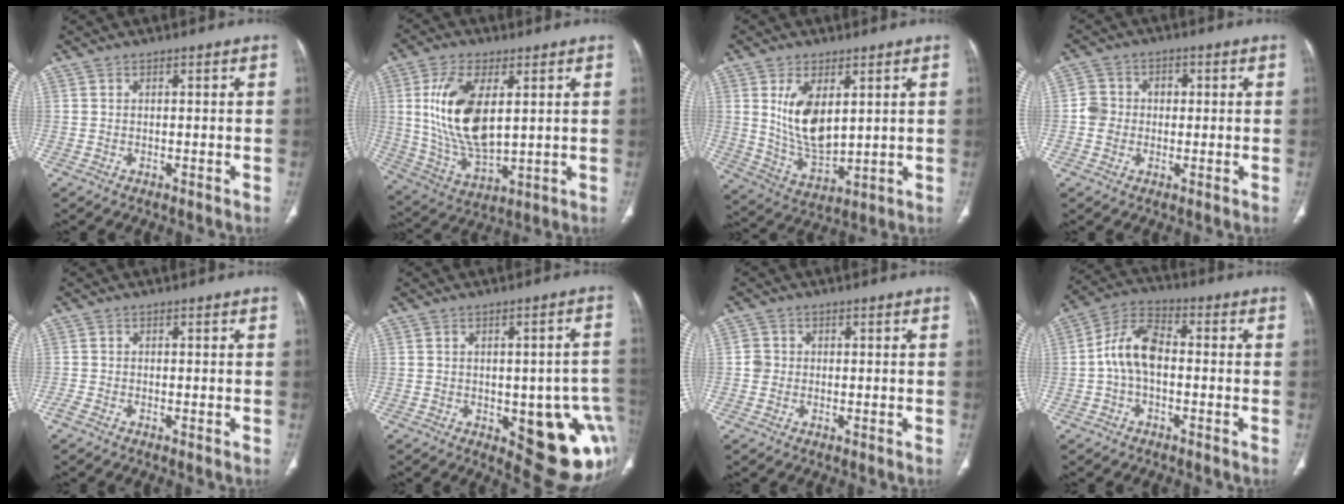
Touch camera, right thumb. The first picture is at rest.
{"total": 16.1, "force": [3.5, 7.8, 13.6], "torque": [-0.265, -0.020, 0.078]}
{"total": 11.2, "force": [3.2, 5.9, 8.9], "torque": [-0.153, -0.026, 0.077]}
{"total": 5.3, "force": [-0.2, 5.0, 1.9], "torque": [-0.011, 0.017, -0.010]}
{"total": 1.5, "force": [-0.9, 0.5, 1.0], "torque": [-0.029, -0.004, -0.022]}
{"total": 17.0, "force": [-4.3, 7.3, 14.8], "torque": [-0.124, 0.011, -0.026]}
{"total": 2.1, "force": [-0.2, 2.1, 0.5], "torque": [0.005, 0.007, -0.005]}
{"total": 9.0, "force": [-0.8, 5.2, 7.4], "torque": [-0.138, 0.031, -0.026]}